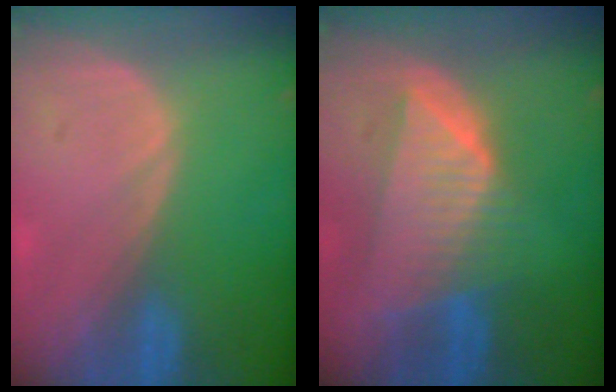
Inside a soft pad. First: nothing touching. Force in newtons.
{"total": 8.4, "press": 7.6, "slide": 3.7}